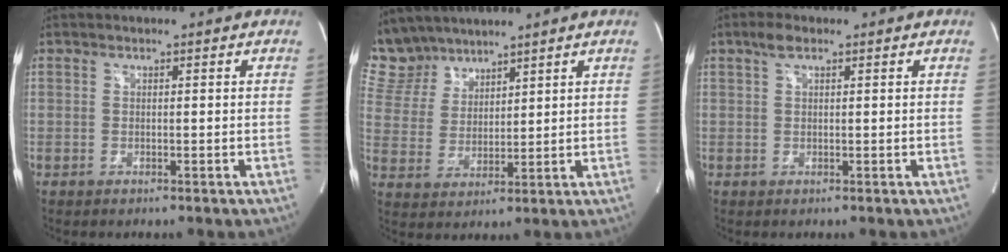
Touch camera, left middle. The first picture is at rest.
{"total": 8.3, "force": [7.6, 3.3, 0.7], "torque": [-0.027, 0.016, 0.167]}
{"total": 2.1, "force": [1.3, 0.8, 1.5], "torque": [-0.034, 0.013, 0.027]}